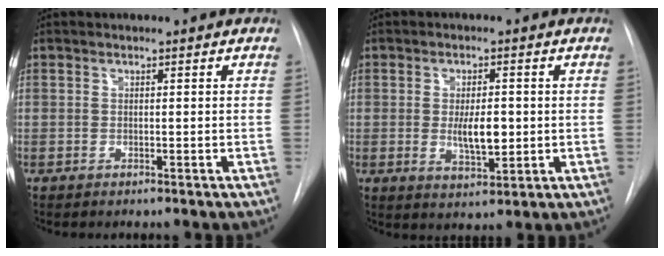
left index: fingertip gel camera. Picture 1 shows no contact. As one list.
[{"total": 5.4, "force": [-0.1, 2.0, 5.0], "torque": [-0.087, -0.008, 0.005]}]